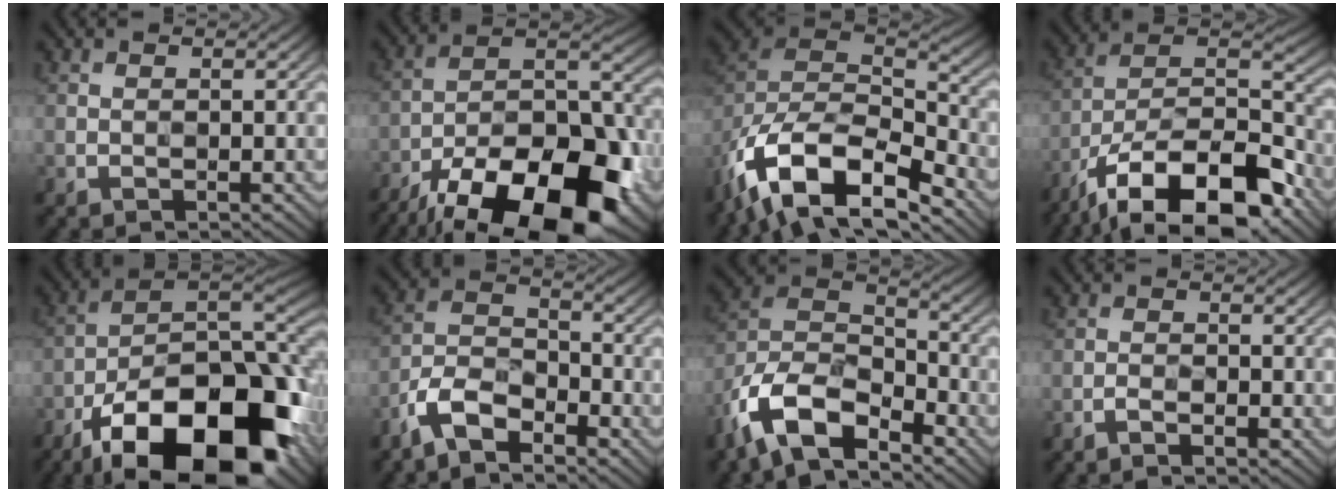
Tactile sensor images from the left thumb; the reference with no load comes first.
{"total": 21.3, "force": [-14.1, 8.0, 13.7], "torque": [-0.225, -0.025, -0.220]}
{"total": 16.1, "force": [-10.5, 6.9, 10.0], "torque": [-0.256, -0.034, -0.171]}
{"total": 18.6, "force": [-12.8, 7.0, 11.6], "torque": [-0.210, -0.024, -0.216]}
{"total": 21.9, "force": [-11.8, 9.6, 15.8], "torque": [-0.258, -0.021, -0.187]}
{"total": 6.8, "force": [-5.0, 2.5, 3.8], "torque": [-0.078, 0.004, -0.116]}
{"total": 13.1, "force": [-8.8, 5.6, 8.0], "torque": [-0.178, -0.008, -0.189]}
{"total": 1.3, "force": [-1.1, 0.0, 0.6], "torque": [-0.014, 0.005, -0.024]}